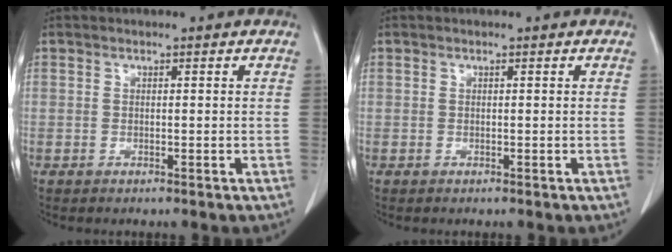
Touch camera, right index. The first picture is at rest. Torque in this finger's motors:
{"motor_torque": [0.04, -0.01, 0.00, 0.01]}